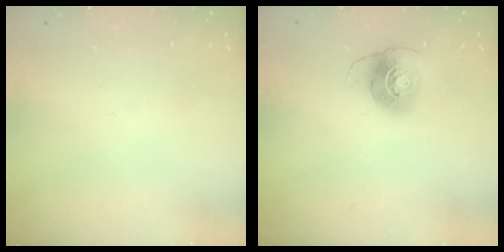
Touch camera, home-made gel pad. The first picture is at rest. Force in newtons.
{"total": 8.1, "press": 8.1, "slide": 0.5}